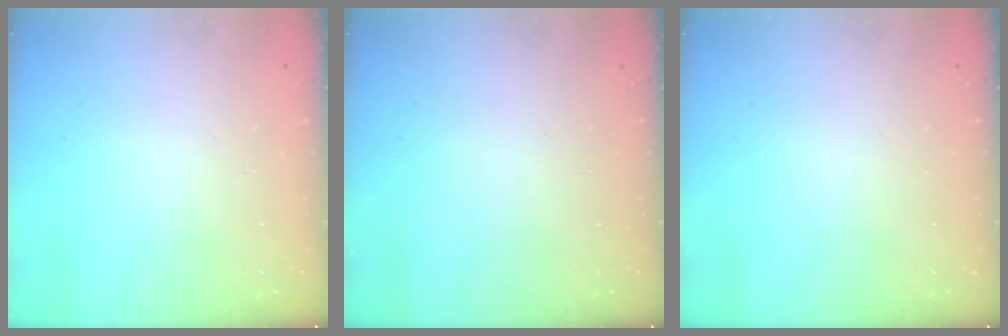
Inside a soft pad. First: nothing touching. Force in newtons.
{"total": 0.0}
{"total": 0.0}